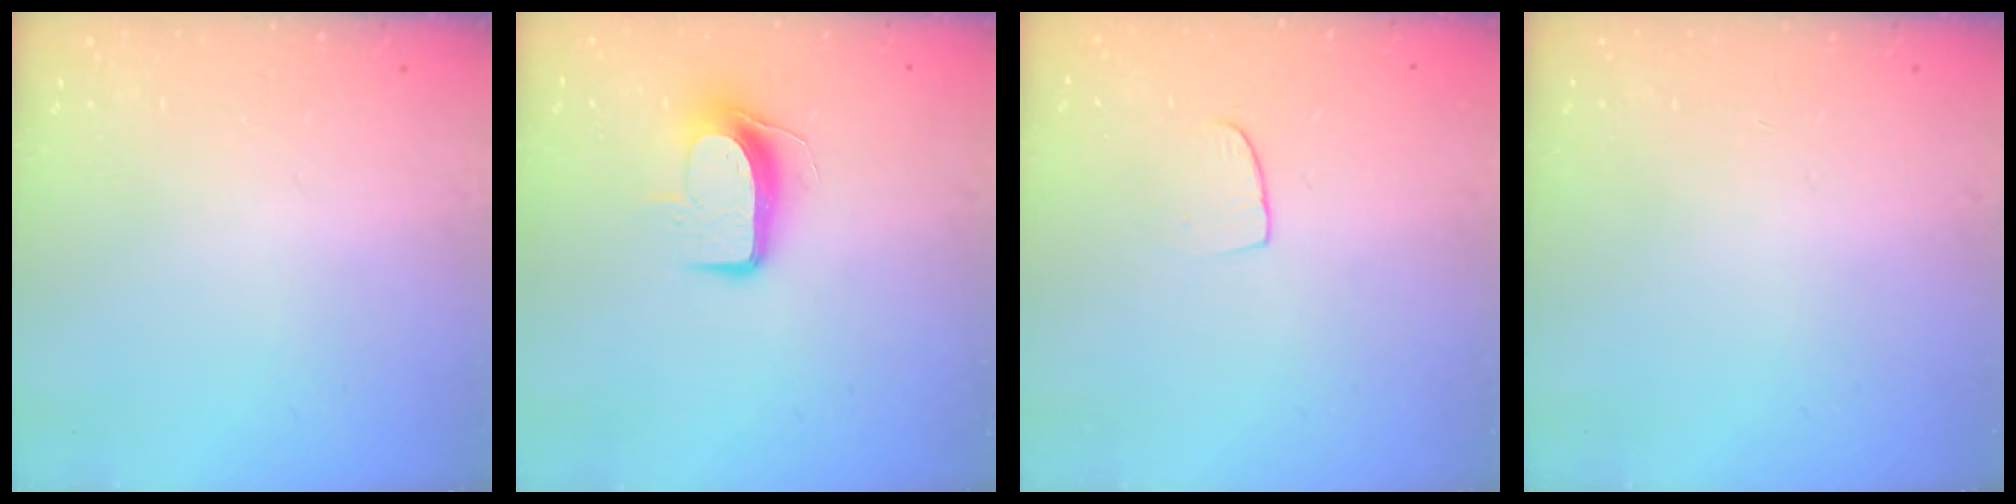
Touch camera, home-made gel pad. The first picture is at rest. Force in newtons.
{"total": 9.2, "press": 9.1, "slide": 0.9}
{"total": 5.8, "press": 5.8, "slide": 0.4}
{"total": 0.0}